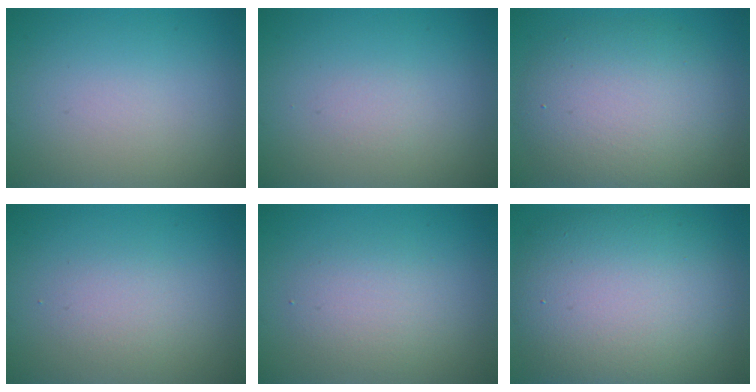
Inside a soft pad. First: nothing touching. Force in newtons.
{"total": 0.6, "press": 0.6, "slide": 0.1}
{"total": 7.5, "press": 7.5, "slide": 0.2}
{"total": 1.6, "press": 1.6, "slide": 0.2}
{"total": 2.5, "press": 2.5, "slide": 0.1}
{"total": 12.4, "press": 12.4, "slide": 0.5}